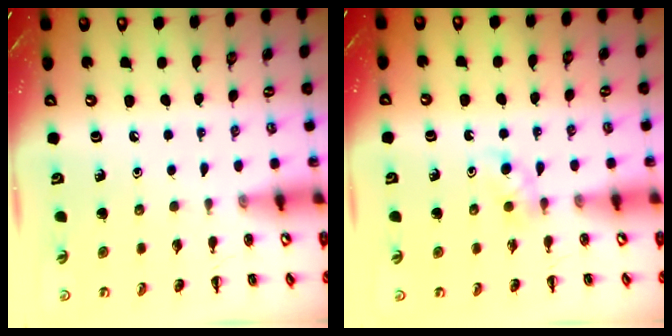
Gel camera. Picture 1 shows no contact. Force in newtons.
{"total": 3.0, "press": 2.7, "slide": 1.4}